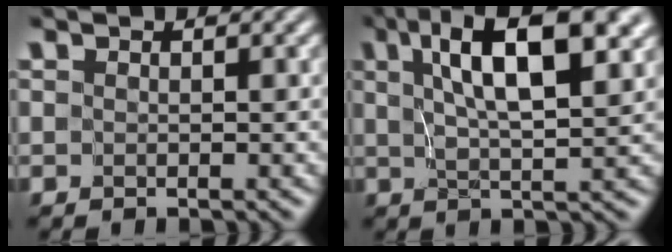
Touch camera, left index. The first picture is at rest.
{"total": 10.4, "force": [4.0, 3.4, 9.0], "torque": [-0.135, 0.011, 0.060]}